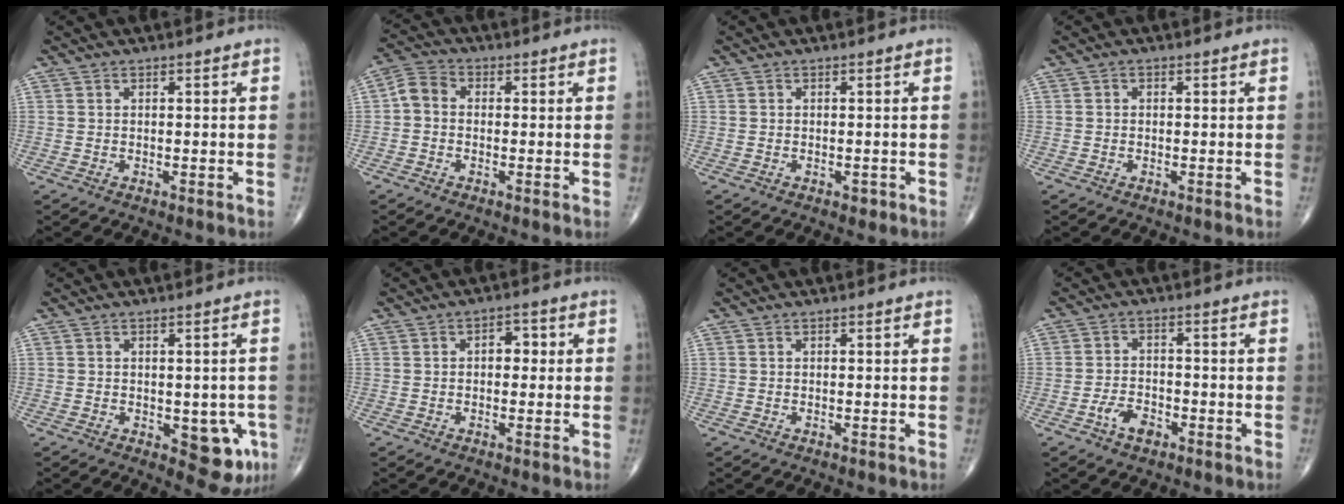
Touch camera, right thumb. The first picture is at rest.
{"total": 4.4, "force": [-0.3, 3.4, 2.8], "torque": [-0.043, 0.013, -0.021]}
{"total": 1.0, "force": [-0.5, 0.7, 0.6], "torque": [-0.005, 0.000, -0.007]}
{"total": 0.5, "force": [-0.1, 0.4, 0.2], "torque": [-0.001, 0.001, -0.005]}
{"total": 8.1, "force": [-2.3, 4.2, 6.5], "torque": [-0.038, -0.005, -0.021]}
{"total": 3.5, "force": [0.3, 2.3, 2.6], "torque": [-0.022, 0.010, -0.001]}
{"total": 0.0}
{"total": 4.8, "force": [-2.5, 2.8, 2.9], "torque": [-0.044, 0.018, -0.047]}